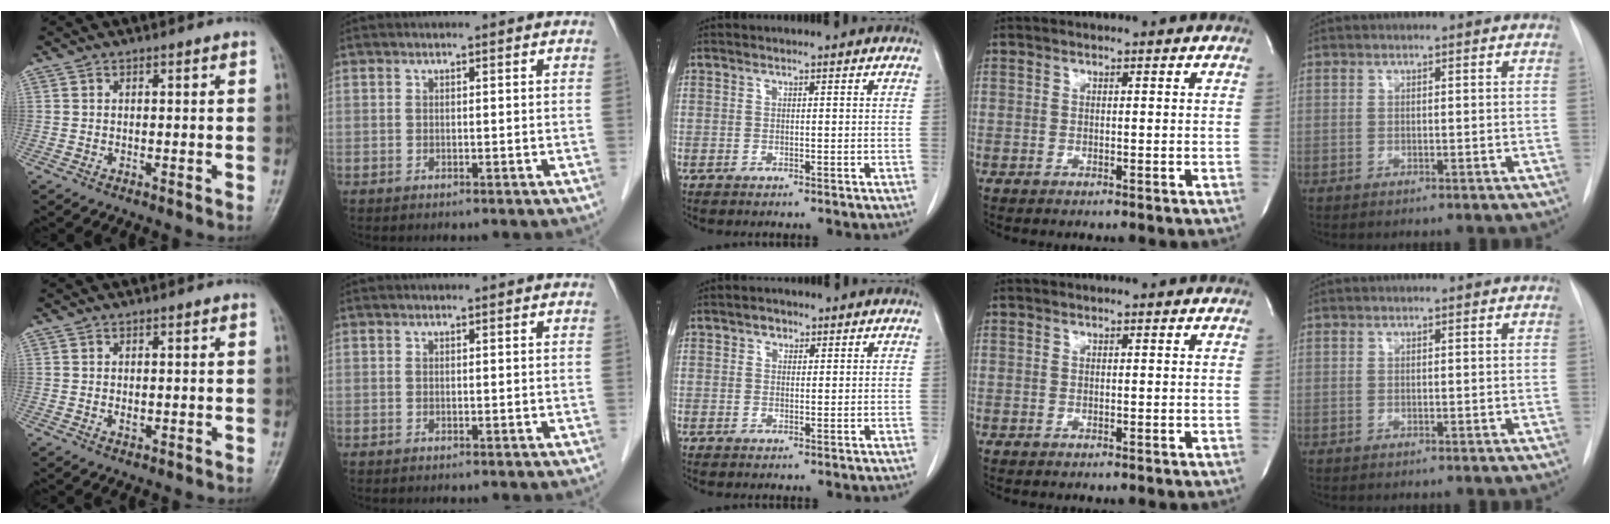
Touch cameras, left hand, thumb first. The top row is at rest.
{"thumb": {"total": 1.4, "force": [-0.1, 0.9, 1.1], "torque": [-0.013, 0.002, -0.002]}, "middle": {"total": 1.5, "force": [0.9, 1.1, 0.5], "torque": [-0.008, 0.001, 0.012]}}